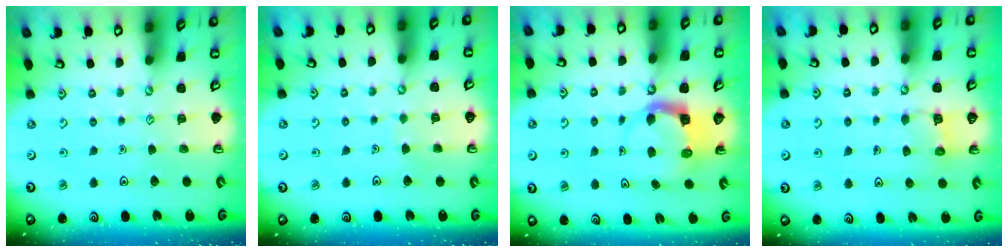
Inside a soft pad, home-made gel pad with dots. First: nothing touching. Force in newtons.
{"total": 2.5, "press": 2.5, "slide": 0.2}
{"total": 4.0, "press": 4.0, "slide": 0.3}
{"total": 5.3, "press": 5.2, "slide": 0.4}